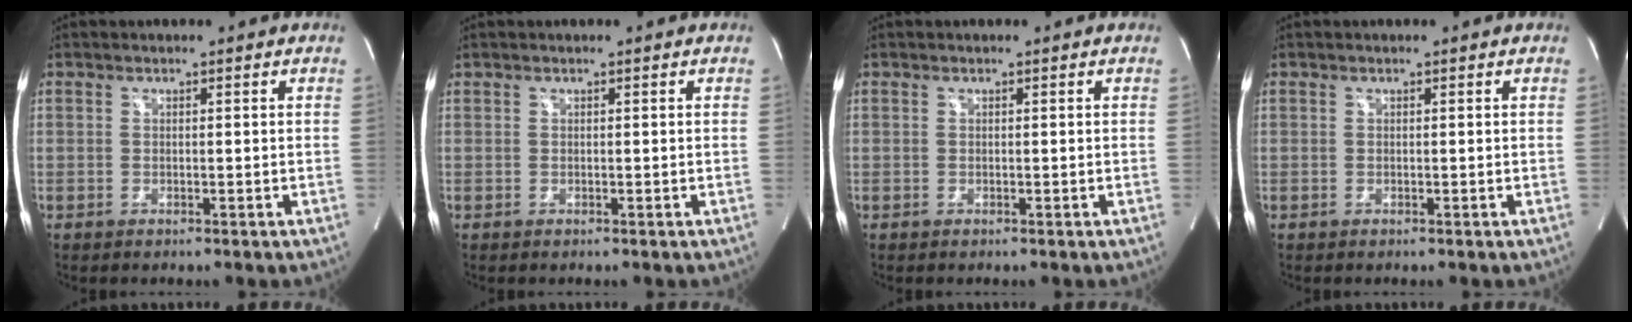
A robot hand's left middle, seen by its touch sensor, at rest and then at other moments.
{"total": 0.0}
{"total": 0.0}
{"total": 0.0}